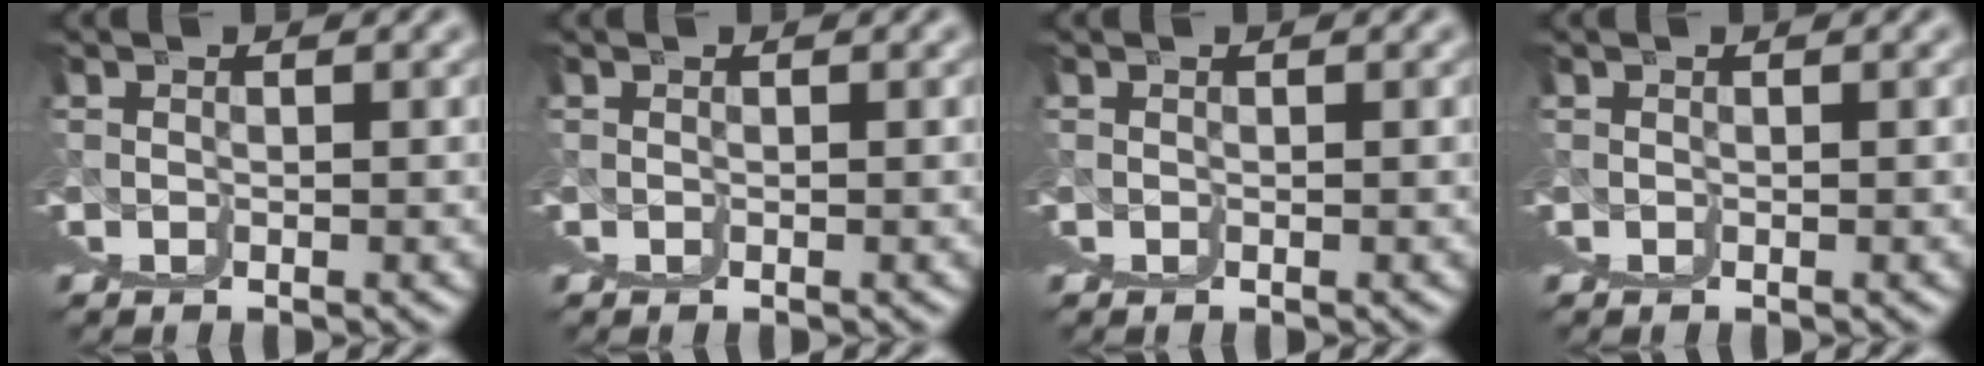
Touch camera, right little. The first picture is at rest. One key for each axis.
{"total": 0.0}
{"total": 0.0}
{"total": 0.0}